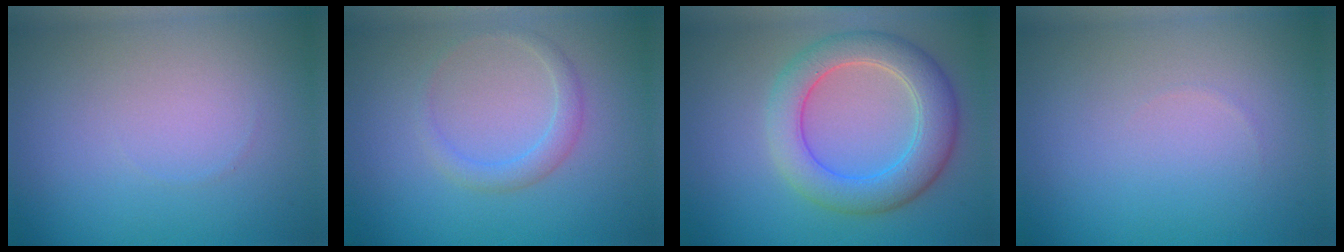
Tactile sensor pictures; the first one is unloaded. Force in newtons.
{"total": 1.7, "press": 1.7, "slide": 0.2}
{"total": 5.9, "press": 5.9, "slide": 0.3}
{"total": 0.0}